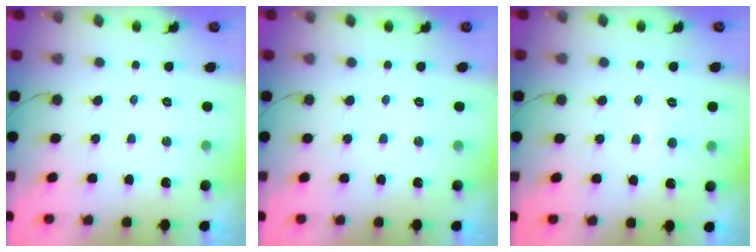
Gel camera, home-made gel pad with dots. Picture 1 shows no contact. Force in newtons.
{"total": 0.0}
{"total": 3.7, "press": 3.7, "slide": 0.4}